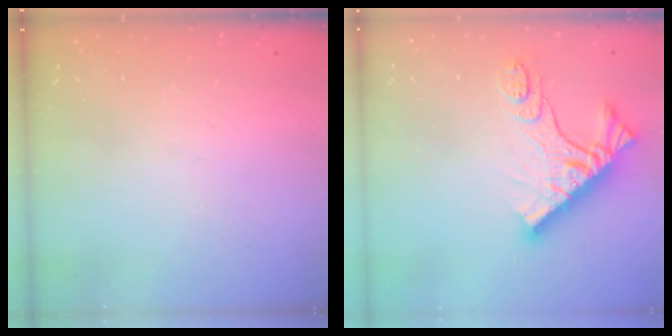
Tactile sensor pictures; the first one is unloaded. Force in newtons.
{"total": 12.7, "press": 12.7, "slide": 1.2}